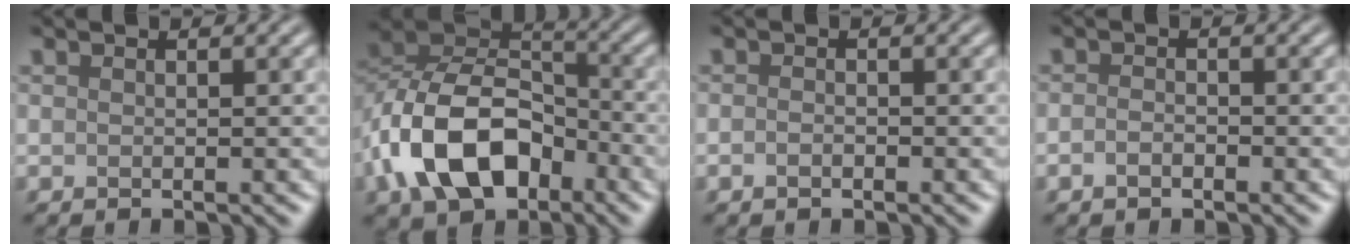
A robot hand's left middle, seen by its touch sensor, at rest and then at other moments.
{"total": 11.0, "force": [-4.6, 6.9, 7.3], "torque": [-0.140, 0.010, -0.097]}
{"total": 0.8, "force": [-0.4, 0.4, 0.5], "torque": [-0.011, -0.001, -0.008]}
{"total": 1.1, "force": [-0.6, 0.6, 0.7], "torque": [-0.015, 0.000, -0.014]}